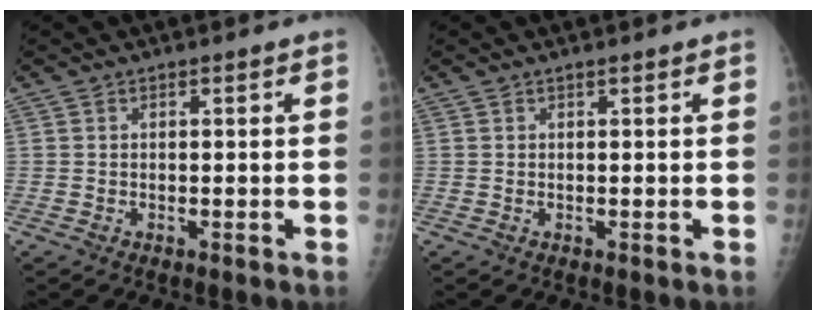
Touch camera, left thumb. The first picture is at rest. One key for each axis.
{"total": 0.0}